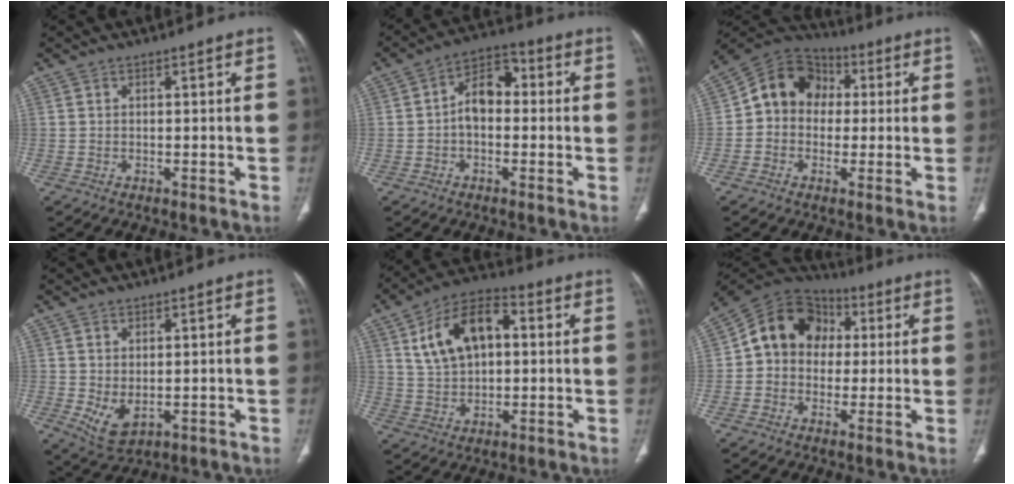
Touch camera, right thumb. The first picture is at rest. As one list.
[{"total": 8.0, "force": [-0.2, 5.3, 6.0], "torque": [-0.078, 0.030, -0.017]}, {"total": 11.9, "force": [1.0, 10.1, 6.2], "torque": [-0.076, 0.032, 0.003]}, {"total": 5.3, "force": [-0.4, 3.1, 4.2], "torque": [-0.076, -0.010, 0.013]}, {"total": 14.1, "force": [3.4, 8.4, 10.8], "torque": [-0.173, 0.019, 0.057]}, {"total": 13.4, "force": [1.7, 11.2, 7.2], "torque": [-0.093, 0.031, 0.017]}]